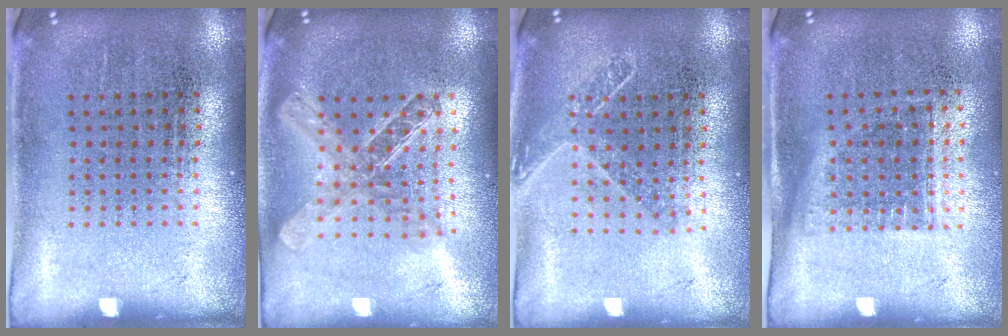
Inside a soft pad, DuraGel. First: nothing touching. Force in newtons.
{"total": 2.0, "press": 1.7, "slide": 1.2}
{"total": 1.5, "press": 1.2, "slide": 0.9}
{"total": 1.2, "press": 0.9, "slide": 0.7}